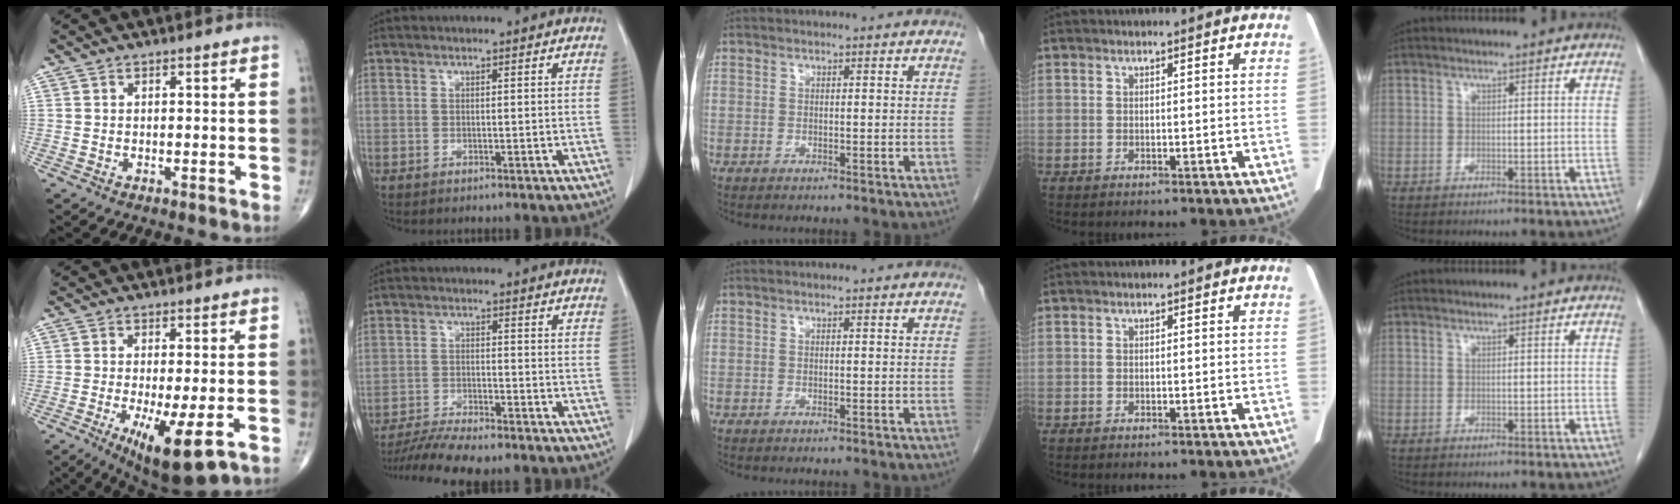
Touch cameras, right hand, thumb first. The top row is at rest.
{"thumb": {"total": 11.2, "force": [-4.2, 2.8, 10.1], "torque": [-0.170, -0.019, -0.057]}, "index": {"total": 9.2, "force": [-8.1, 0.7, 4.3], "torque": [-0.067, -0.016, -0.132]}}